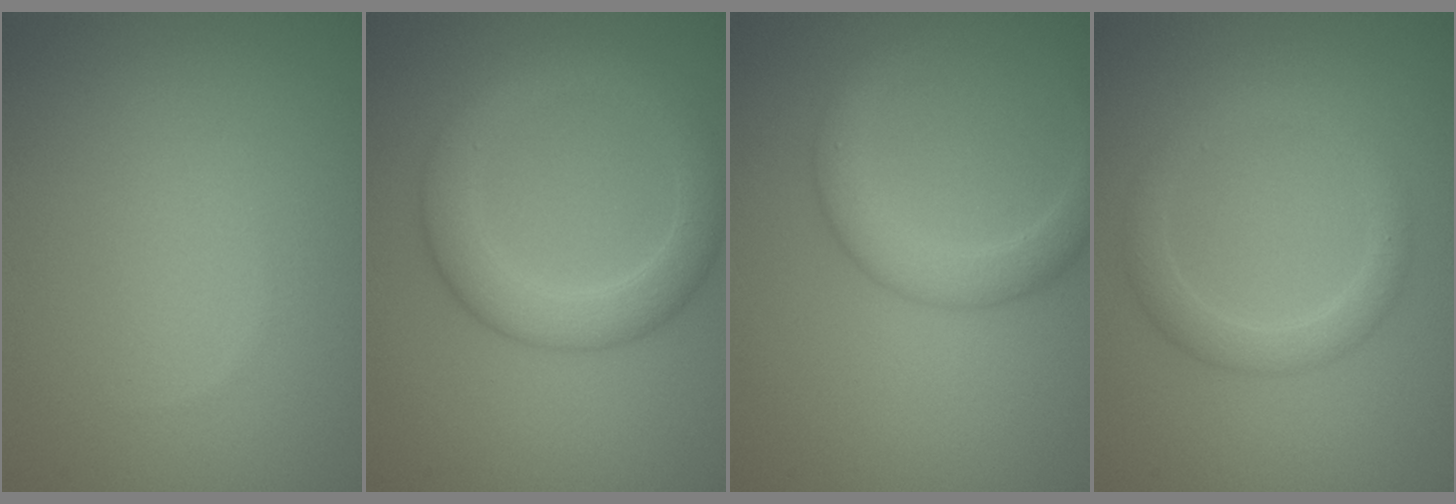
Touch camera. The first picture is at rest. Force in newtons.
{"total": 4.4, "press": 4.4, "slide": 0.1}
{"total": 3.5, "press": 3.4, "slide": 0.3}
{"total": 2.3, "press": 2.3, "slide": 0.1}